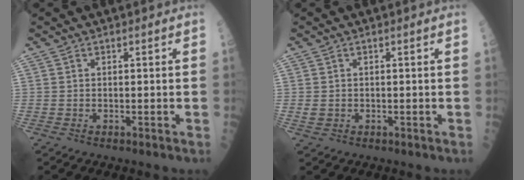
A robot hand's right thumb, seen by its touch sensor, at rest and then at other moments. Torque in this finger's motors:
{"motor_torque": [-0.35, 0.10, -0.12, -0.07, -0.01]}